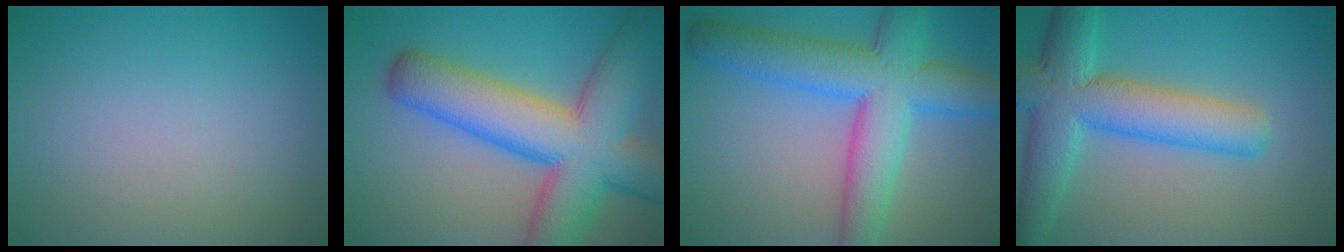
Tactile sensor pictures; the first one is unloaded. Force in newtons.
{"total": 12.6, "press": 12.6, "slide": 0.6}
{"total": 9.4, "press": 9.4, "slide": 0.3}
{"total": 8.2, "press": 8.2, "slide": 0.4}